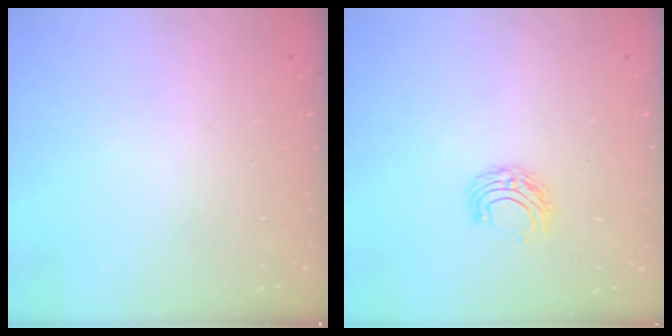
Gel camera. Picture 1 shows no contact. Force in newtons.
{"total": 6.2, "press": 6.2, "slide": 0.5}